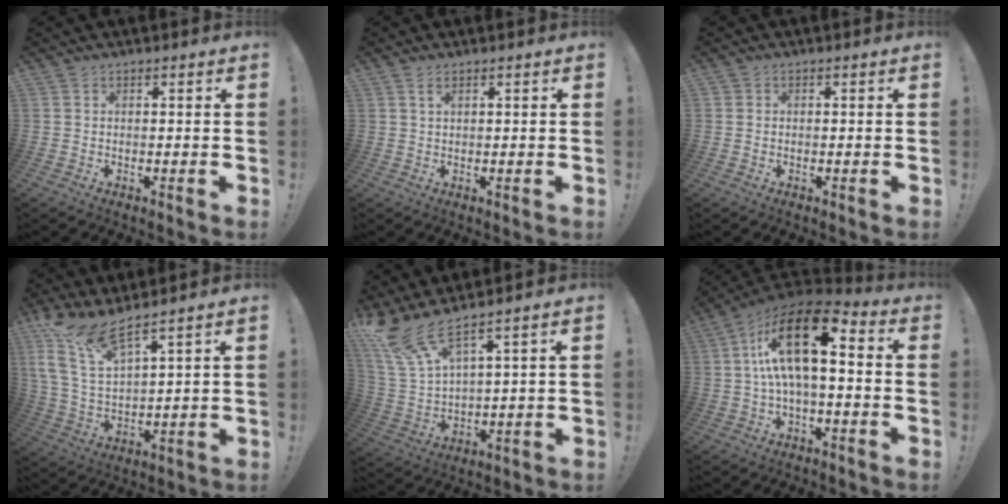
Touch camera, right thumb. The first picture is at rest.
{"total": 1.7, "force": [0.9, 0.5, 1.3], "torque": [-0.024, 0.000, 0.016]}
{"total": 0.6, "force": [0.2, 0.5, 0.0], "torque": [-0.001, 0.001, 0.003]}
{"total": 11.9, "force": [9.4, 2.2, 6.9], "torque": [-0.146, -0.049, 0.168]}
{"total": 11.0, "force": [8.2, 2.3, 7.0], "torque": [-0.148, -0.044, 0.148]}
{"total": 17.8, "force": [4.1, 7.0, 15.9], "torque": [-0.280, -0.016, 0.066]}